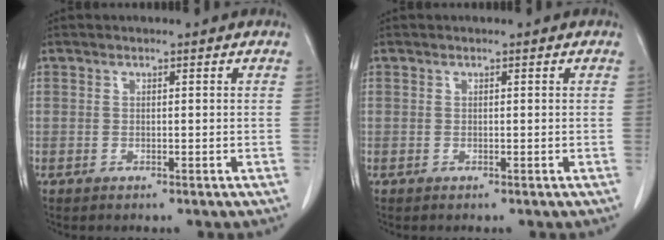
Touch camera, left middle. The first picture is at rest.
{"total": 0.0}